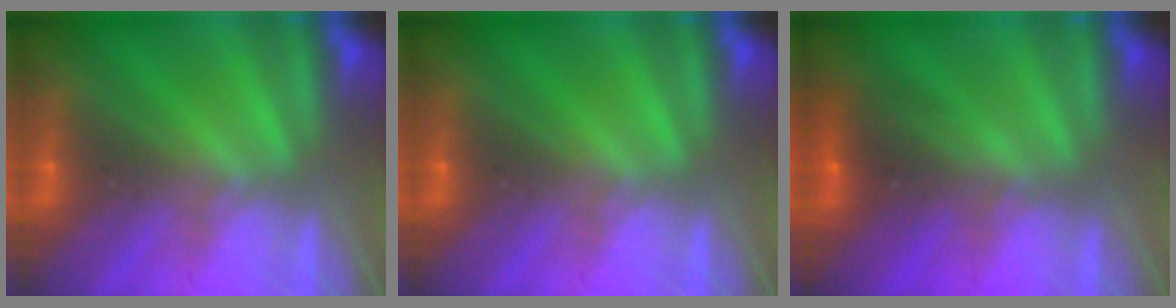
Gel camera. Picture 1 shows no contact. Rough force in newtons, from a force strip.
{"total": 0.0}
{"total": 2.6}